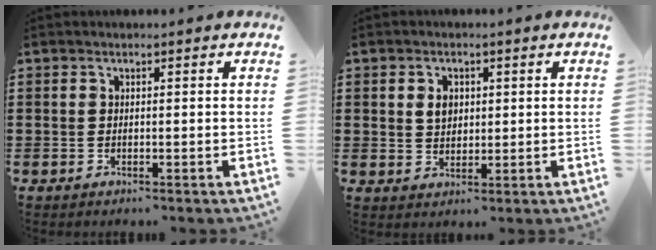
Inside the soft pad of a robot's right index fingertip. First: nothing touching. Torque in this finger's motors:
{"motor_torque": [0.07, 0.05, 0.05, 0.06]}